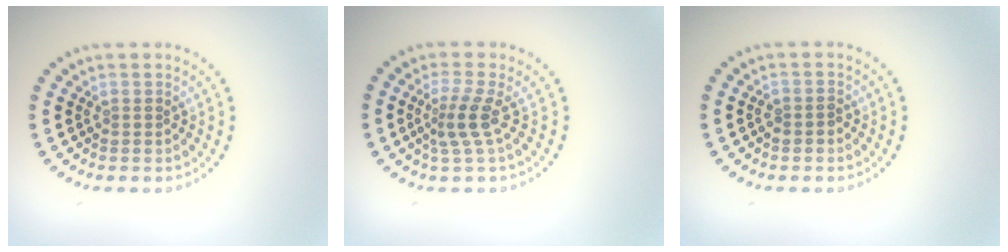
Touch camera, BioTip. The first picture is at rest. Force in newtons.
{"total": 2.6, "press": 1.8, "slide": 1.8}
{"total": 0.9, "press": 0.8, "slide": 0.4}